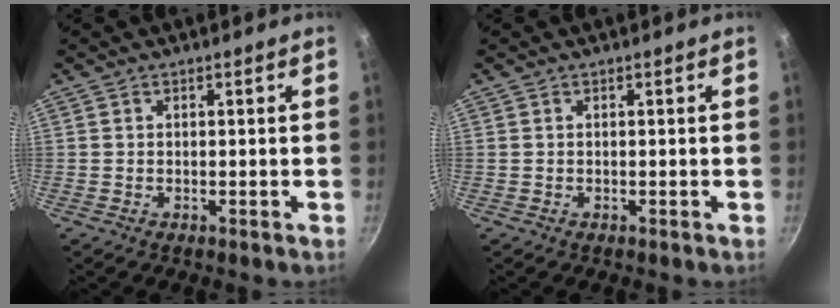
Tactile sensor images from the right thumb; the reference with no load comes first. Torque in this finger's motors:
{"motor_torque": [-0.16, 0.08, -0.44, 0.37, -0.04]}